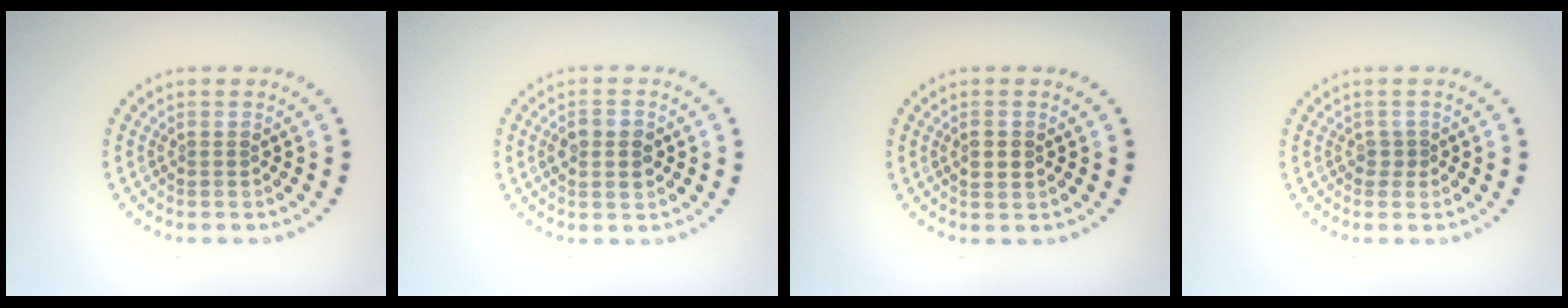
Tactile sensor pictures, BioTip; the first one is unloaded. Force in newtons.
{"total": 2.8, "press": 2.8, "slide": 0.2}
{"total": 1.3, "press": 1.3, "slide": 0.1}
{"total": 0.7, "press": 0.2, "slide": 0.6}